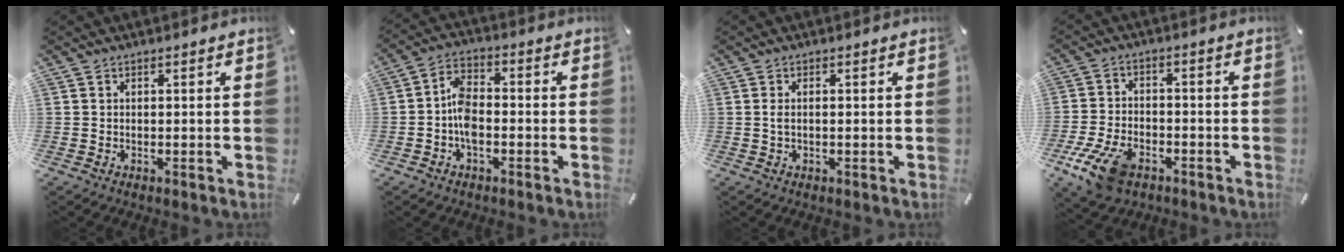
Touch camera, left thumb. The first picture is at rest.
{"total": 6.6, "force": [-2.1, 3.9, 5.0], "torque": [-0.094, 0.016, -0.038]}
{"total": 1.6, "force": [-0.1, 0.5, 1.6], "torque": [-0.031, 0.000, -0.002]}
{"total": 11.0, "force": [-6.1, 6.4, 6.6], "torque": [-0.140, 0.023, -0.110]}